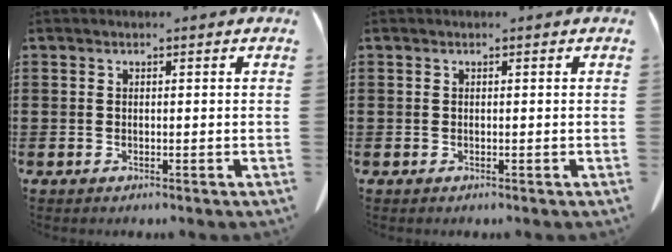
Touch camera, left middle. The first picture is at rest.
{"total": 0.0}